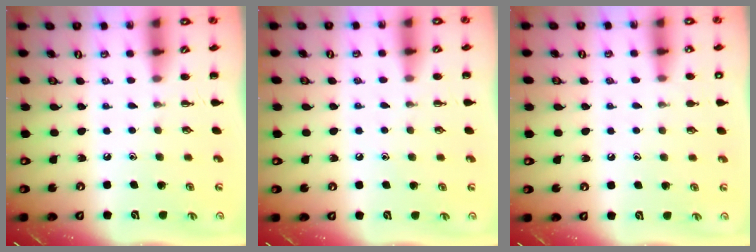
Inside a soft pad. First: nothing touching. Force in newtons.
{"total": 5.2, "press": 4.8, "slide": 1.9}
{"total": 6.0, "press": 5.6, "slide": 2.1}